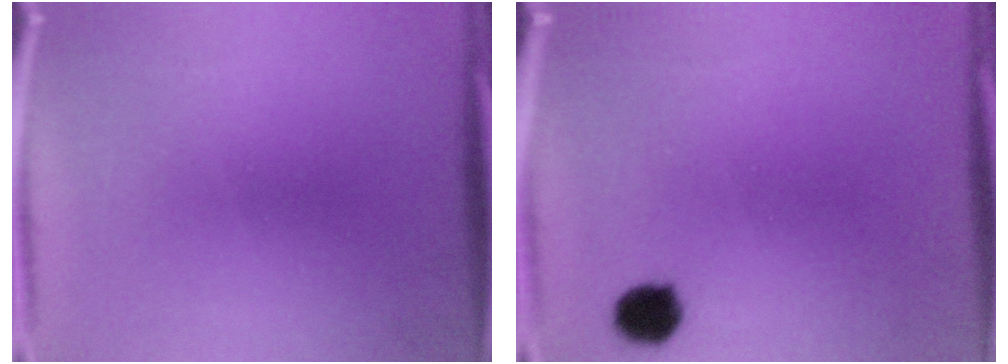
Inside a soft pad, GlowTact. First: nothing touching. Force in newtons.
{"total": 4.1}